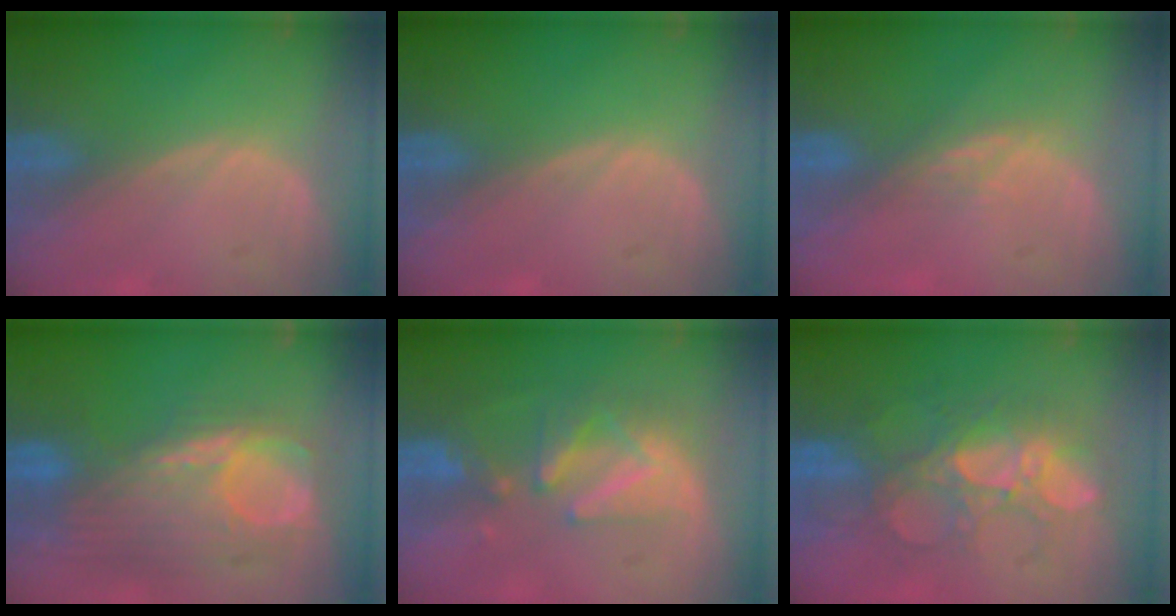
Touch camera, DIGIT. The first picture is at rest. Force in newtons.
{"total": 0.0}
{"total": 2.5, "press": 2.1, "slide": 1.4}
{"total": 9.9, "press": 9.6, "slide": 2.5}
{"total": 8.1, "press": 7.5, "slide": 3.2}
{"total": 8.9, "press": 8.8, "slide": 1.4}